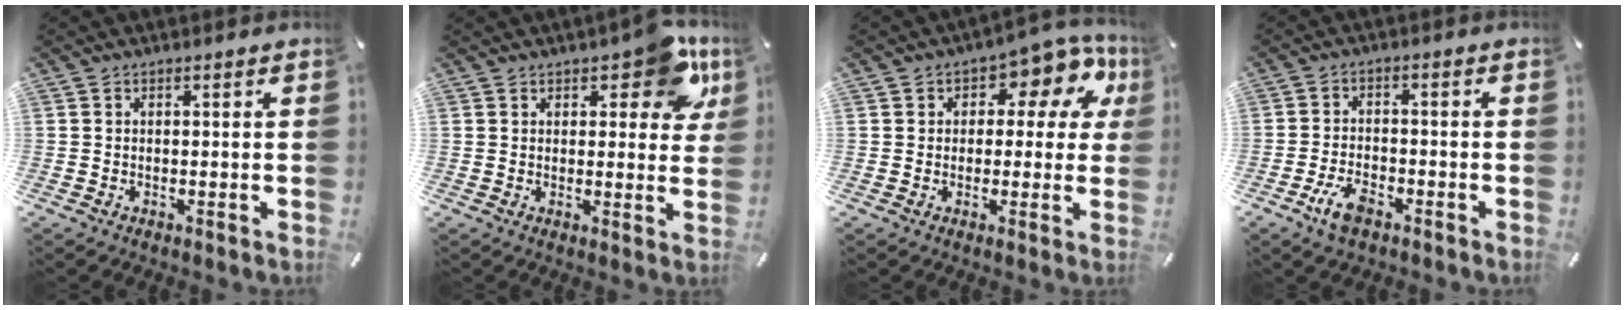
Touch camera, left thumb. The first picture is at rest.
{"total": 10.5, "force": [6.1, 5.2, 6.9], "torque": [-0.066, -0.036, 0.102]}
{"total": 10.4, "force": [4.7, 5.8, 7.2], "torque": [-0.092, -0.029, 0.080]}
{"total": 6.0, "force": [-3.3, 3.0, 4.0], "torque": [-0.087, 0.013, -0.062]}